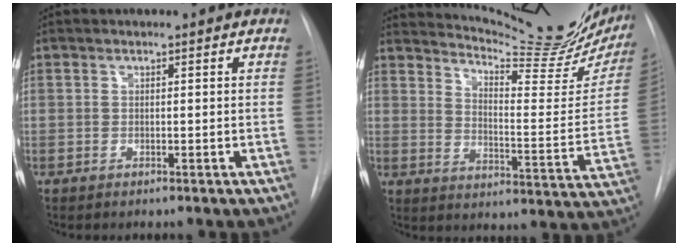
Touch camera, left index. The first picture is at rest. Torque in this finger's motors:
{"motor_torque": [0.21, -1.93, -0.02, -0.03]}